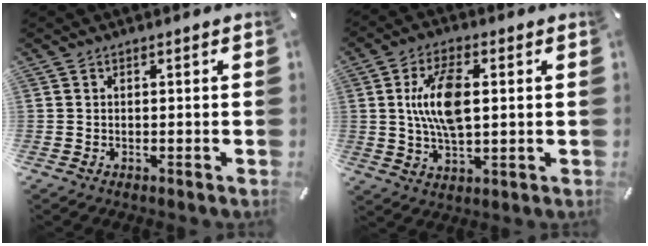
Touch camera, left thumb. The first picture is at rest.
{"total": 11.6, "force": [1.8, 5.5, 10.1], "torque": [-0.217, -0.002, 0.023]}